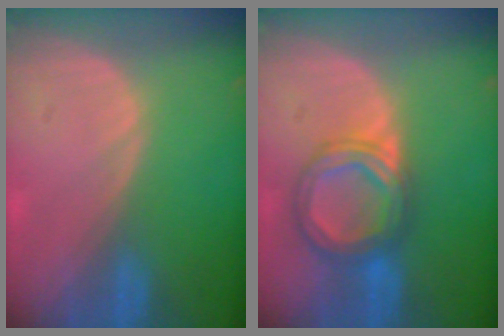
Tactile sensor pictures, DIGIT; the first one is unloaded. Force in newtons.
{"total": 6.9, "press": 6.8, "slide": 0.5}